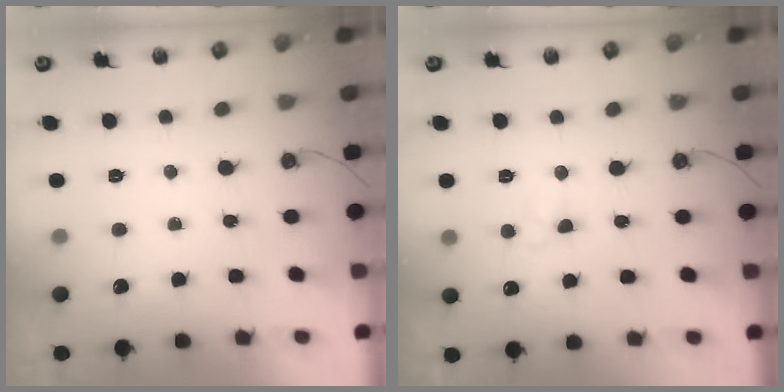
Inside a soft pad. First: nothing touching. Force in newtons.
{"total": 4.0, "press": 4.0, "slide": 0.5}